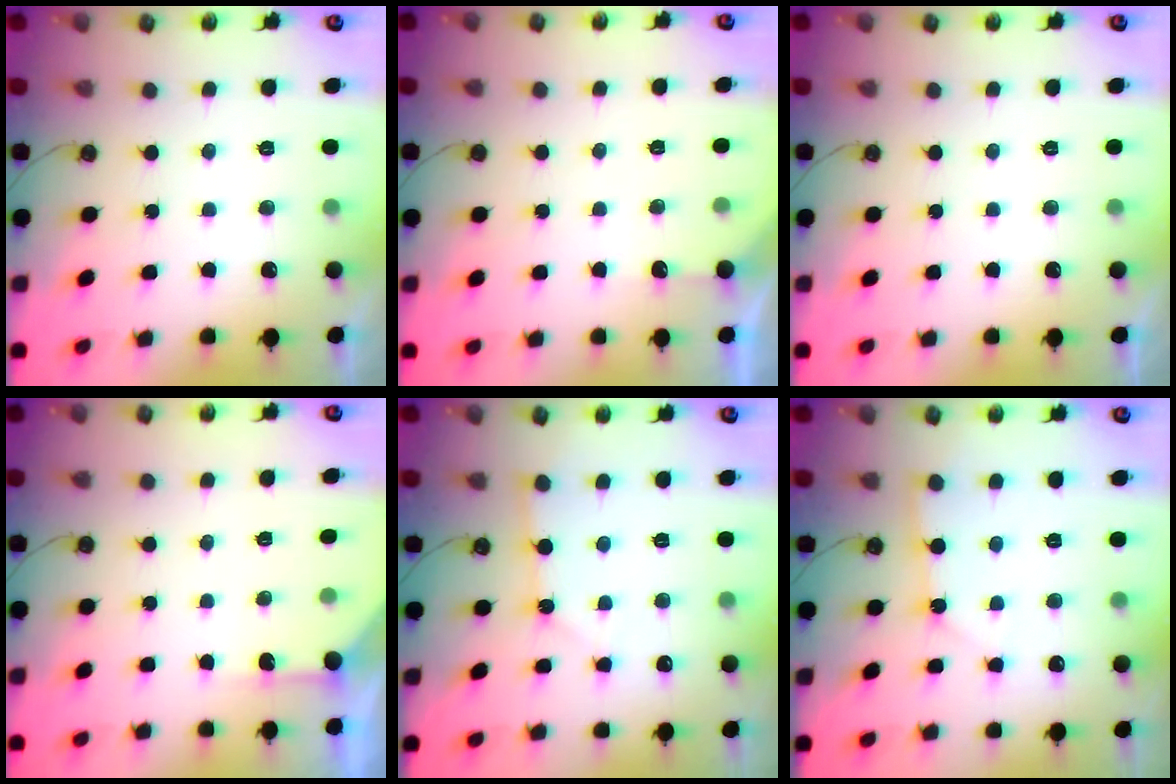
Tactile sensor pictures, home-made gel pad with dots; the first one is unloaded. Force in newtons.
{"total": 3.2, "press": 3.2, "slide": 0.3}
{"total": 0.0}
{"total": 2.6, "press": 2.6, "slide": 0.3}
{"total": 2.7, "press": 2.7, "slide": 0.3}
{"total": 3.0, "press": 3.0, "slide": 0.2}